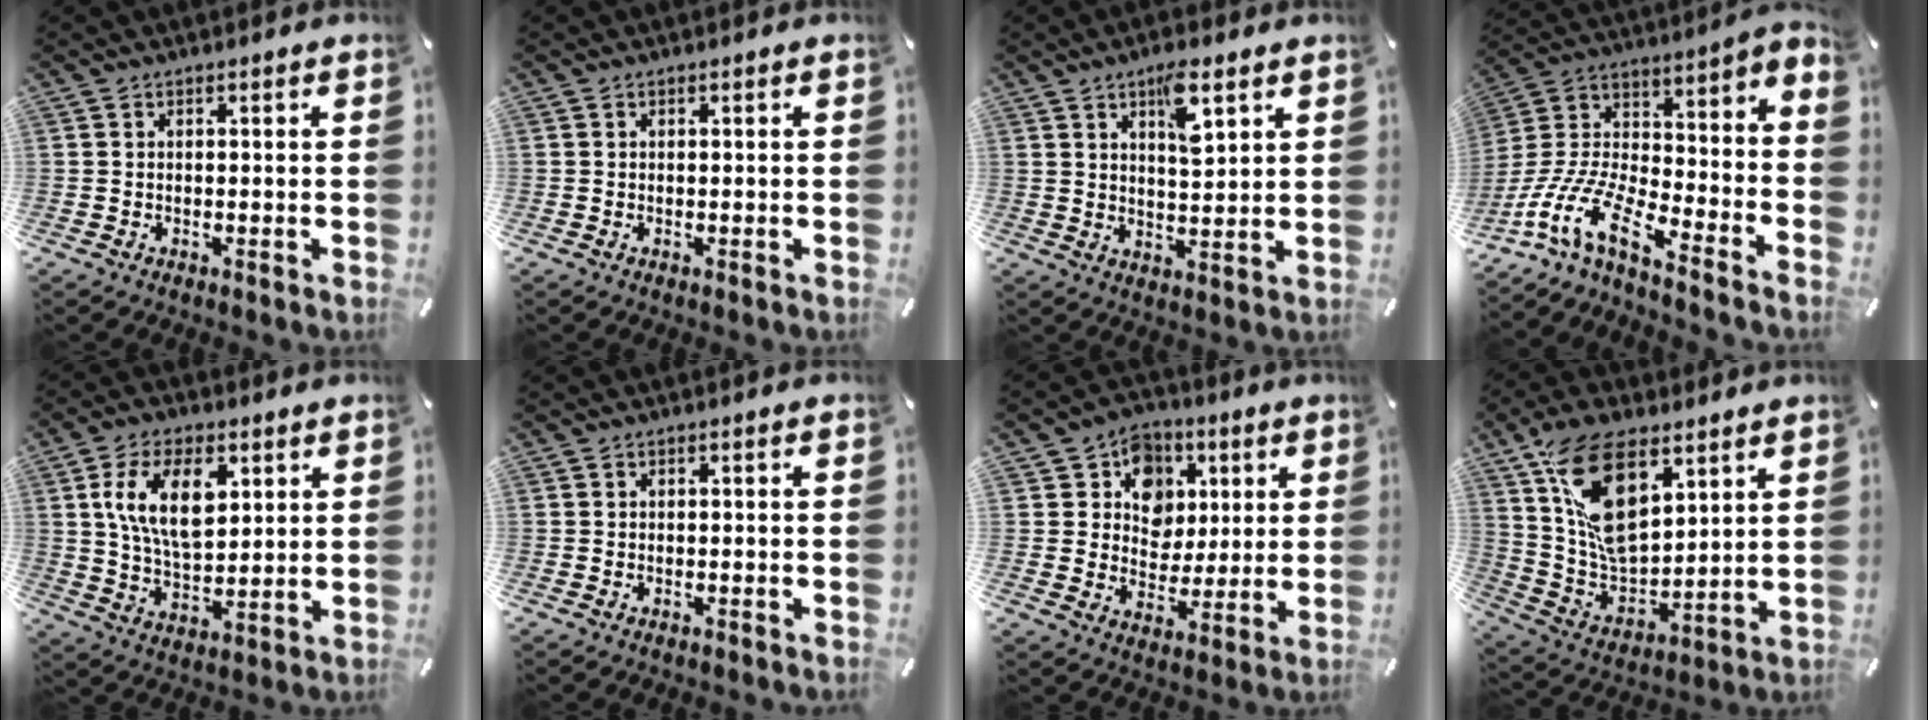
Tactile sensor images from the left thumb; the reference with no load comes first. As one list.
[{"total": 0.0}, {"total": 7.4, "force": [4.3, 2.6, 5.5], "torque": [-0.078, -0.020, 0.067]}, {"total": 12.9, "force": [-8.3, 3.3, 9.3], "torque": [-0.200, -0.006, -0.155]}, {"total": 13.8, "force": [4.7, 7.9, 10.3], "torque": [-0.212, 0.000, 0.079]}, {"total": 0.5, "force": [-0.5, 0.2, 0.1], "torque": [-0.003, 0.000, -0.011]}, {"total": 10.4, "force": [2.8, 9.5, 3.0], "torque": [-0.039, -0.018, 0.051]}, {"total": 17.7, "force": [8.9, 9.9, 11.6], "torque": [-0.249, -0.044, 0.162]}]